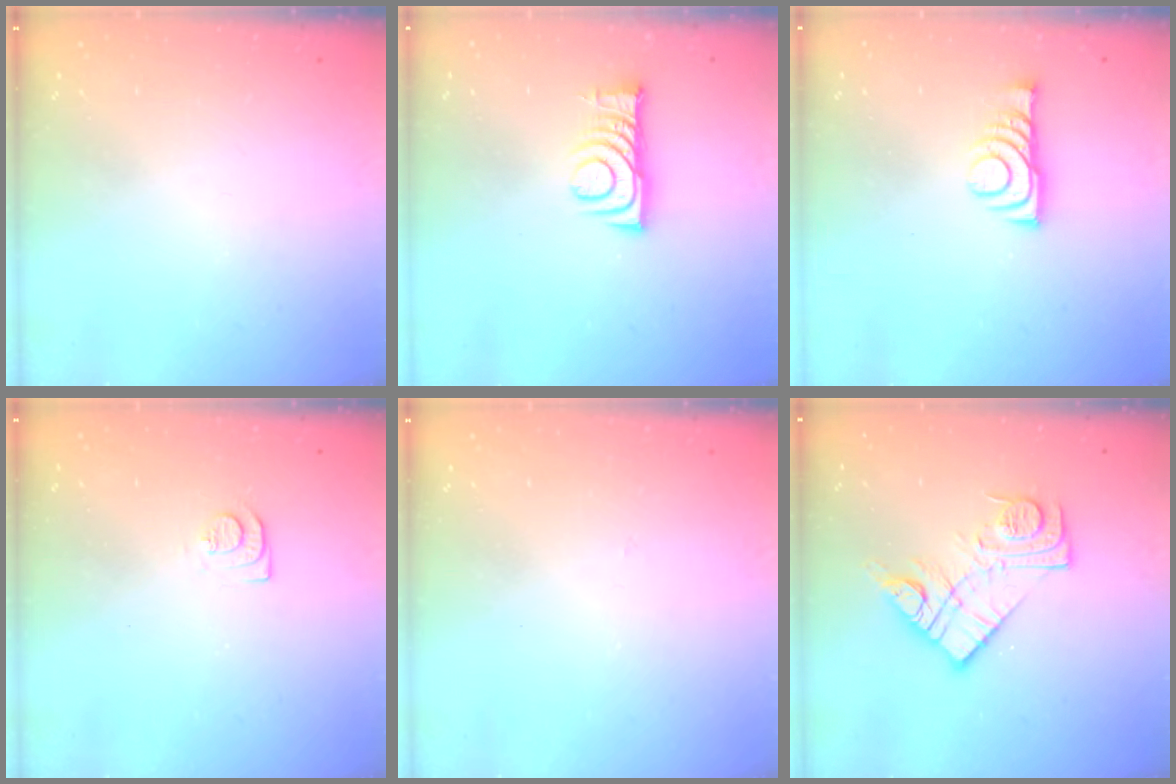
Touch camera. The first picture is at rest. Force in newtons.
{"total": 8.1, "press": 8.1, "slide": 0.9}
{"total": 8.2, "press": 8.1, "slide": 1.0}
{"total": 6.7, "press": 6.6, "slide": 0.7}
{"total": 2.8, "press": 2.8, "slide": 0.4}
{"total": 13.8, "press": 13.7, "slide": 0.8}